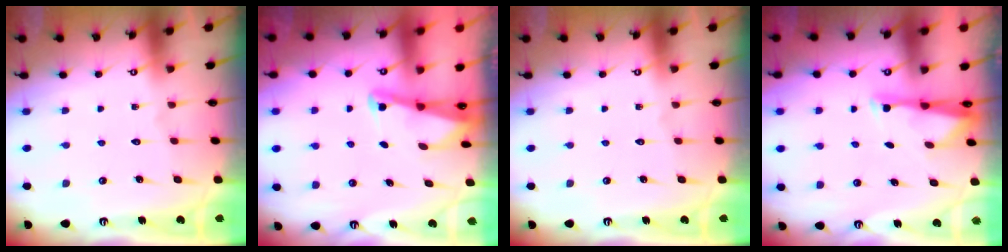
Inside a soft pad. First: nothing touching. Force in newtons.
{"total": 2.1, "press": 2.1, "slide": 0.3}
{"total": 0.0}
{"total": 2.8, "press": 2.8, "slide": 0.5}